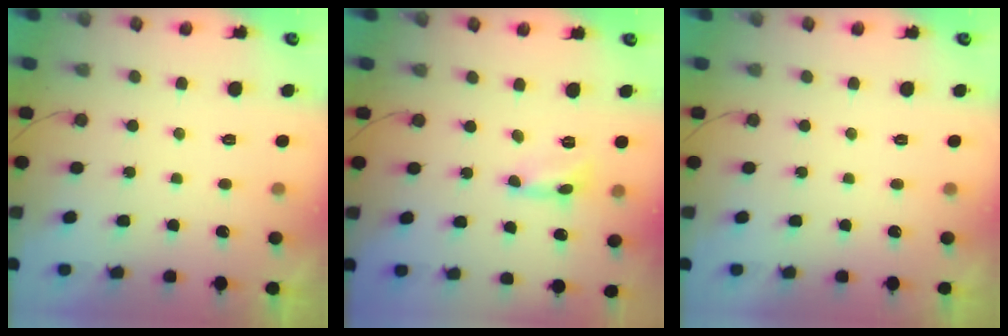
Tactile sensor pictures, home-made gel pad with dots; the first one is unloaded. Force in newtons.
{"total": 1.7, "press": 1.7, "slide": 0.1}
{"total": 0.0}